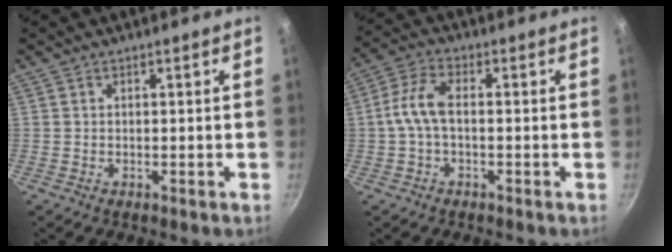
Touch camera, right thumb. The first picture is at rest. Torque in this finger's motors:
{"motor_torque": [-0.27, -0.16, -0.02, -0.08, 0.08]}